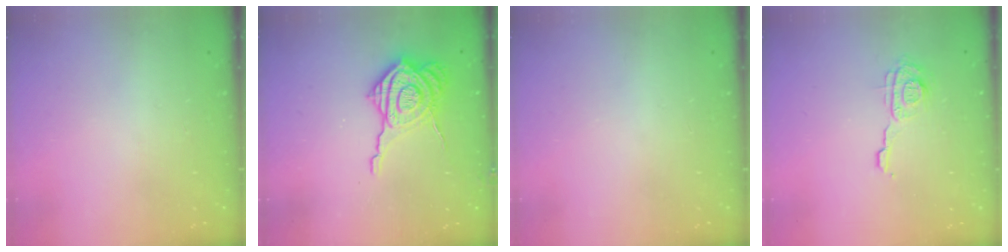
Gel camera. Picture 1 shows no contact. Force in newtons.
{"total": 13.1, "press": 13.1, "slide": 0.9}
{"total": 0.0}
{"total": 9.0, "press": 9.0, "slide": 0.4}